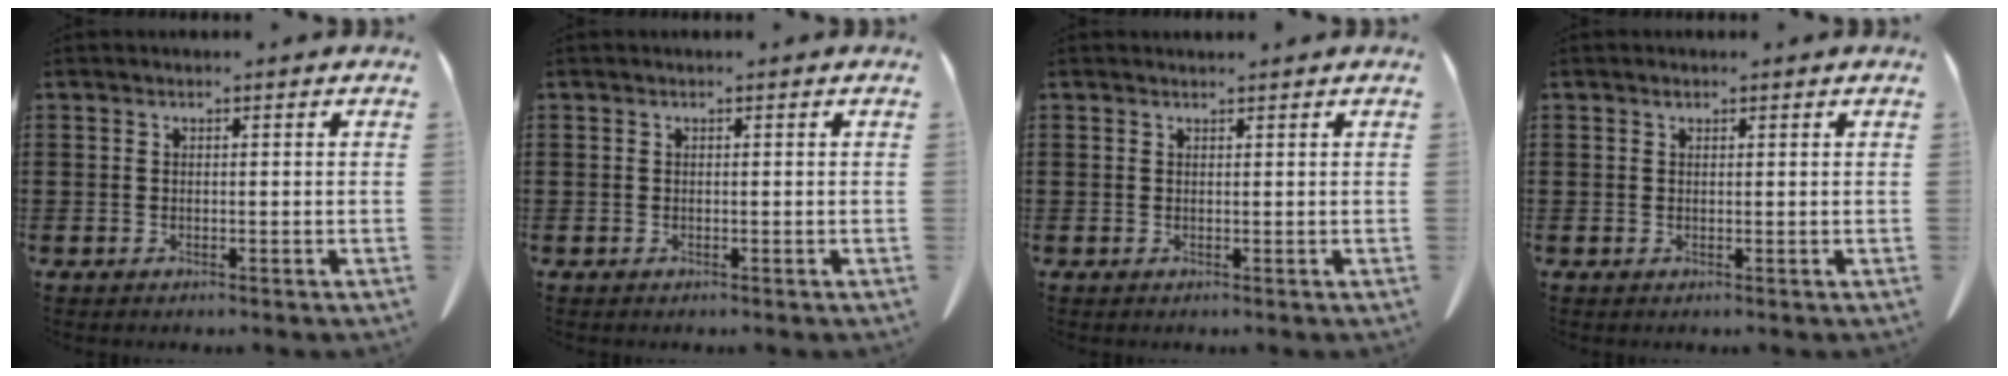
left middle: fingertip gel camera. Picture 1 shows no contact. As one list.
[{"total": 0.0}, {"total": 0.6, "force": [0.6, 0.0, 0.1], "torque": [-0.004, -0.001, 0.012]}, {"total": 0.5, "force": [0.3, 0.3, 0.3], "torque": [-0.007, 0.002, 0.005]}]